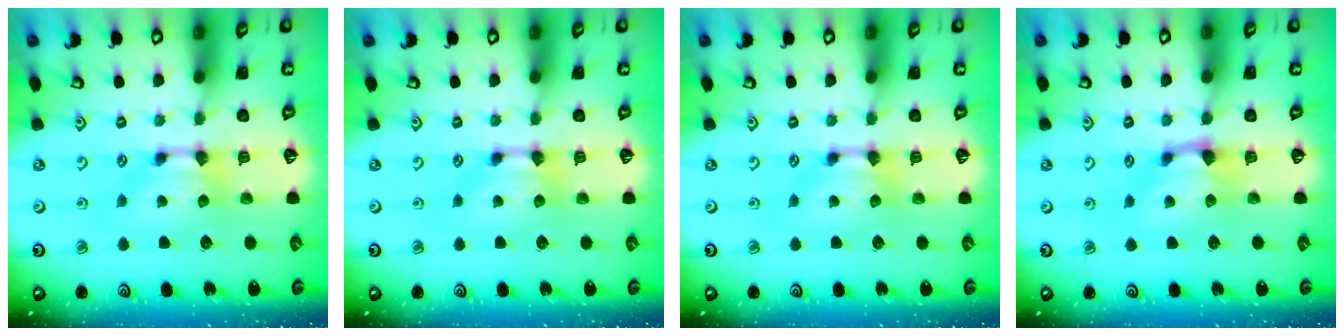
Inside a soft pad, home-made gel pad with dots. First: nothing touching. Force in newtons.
{"total": 0.0}
{"total": 0.0}
{"total": 1.0, "press": 0.5, "slide": 0.8}